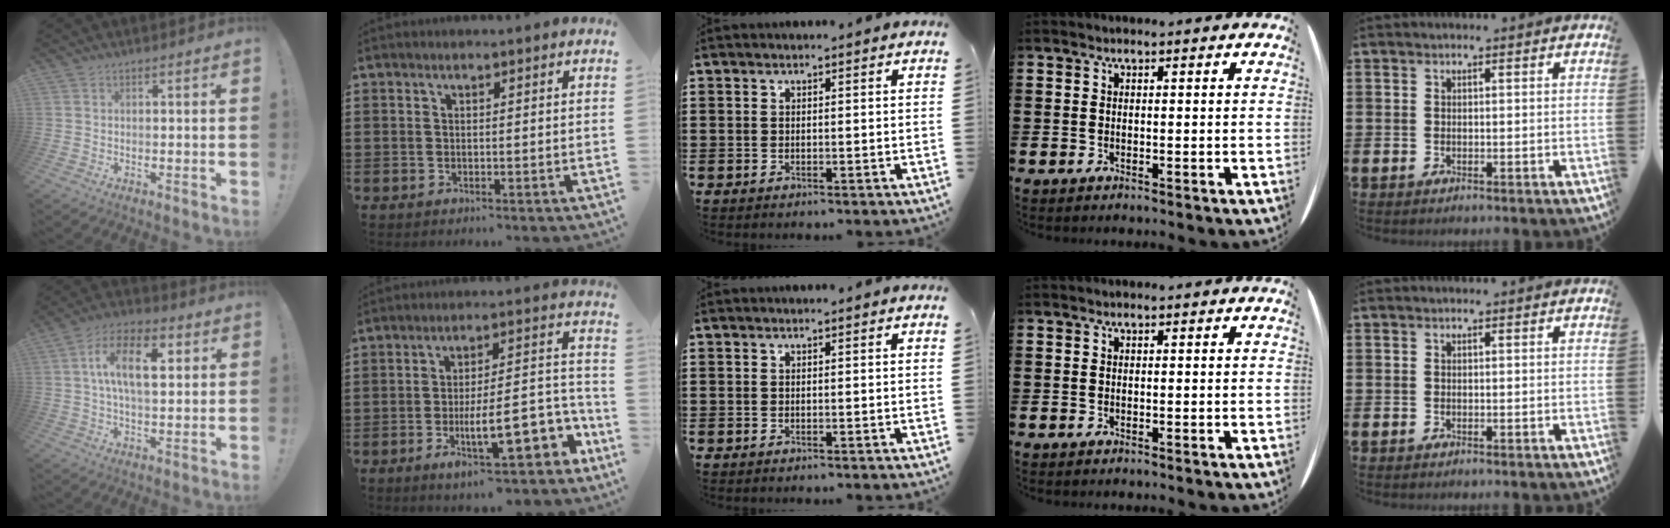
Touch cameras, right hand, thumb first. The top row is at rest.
{"thumb": {"total": 13.7, "force": [3.1, 7.1, 11.3], "torque": [-0.185, 0.011, 0.051]}, "index": {"total": 14.9, "force": [-6.1, 4.9, 12.6], "torque": [-0.178, -0.005, -0.098]}}